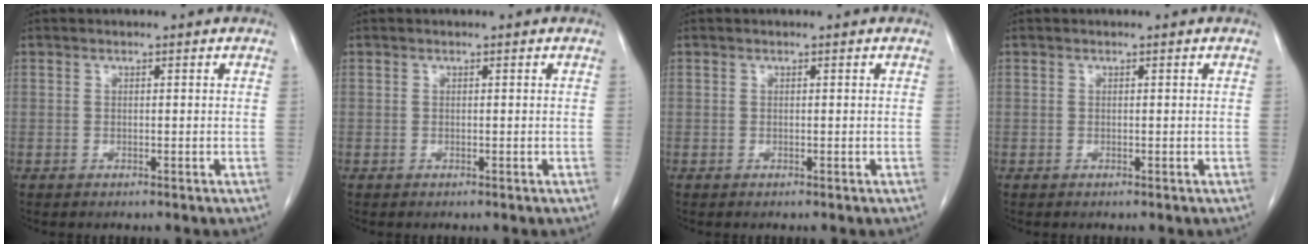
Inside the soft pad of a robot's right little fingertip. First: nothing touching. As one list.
[{"total": 0.0}, {"total": 0.0}, {"total": 0.0}]